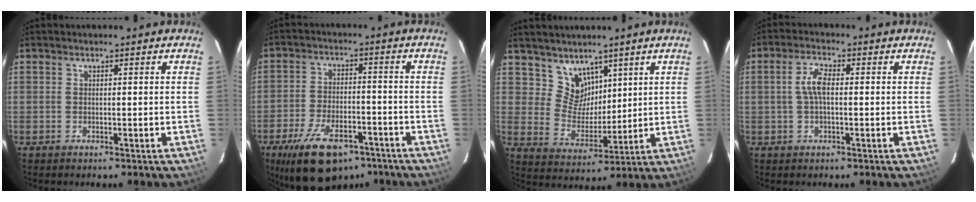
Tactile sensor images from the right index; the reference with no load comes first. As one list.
[{"total": 15.7, "force": [-10.1, 7.6, 9.2], "torque": [-0.193, -0.013, -0.163]}, {"total": 7.3, "force": [5.3, 4.9, 1.4], "torque": [-0.016, 0.000, 0.110]}, {"total": 4.3, "force": [0.0, 1.7, 4.0], "torque": [-0.082, 0.009, 0.001]}]